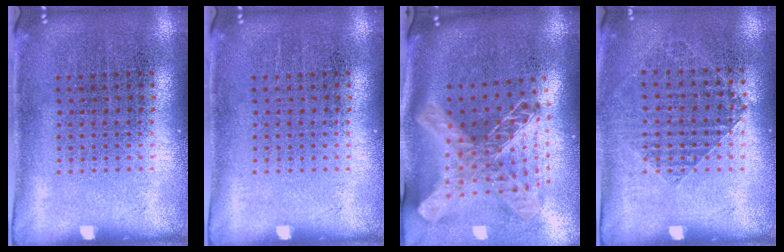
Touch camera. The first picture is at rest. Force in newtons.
{"total": 0.0}
{"total": 2.7, "press": 1.9, "slide": 1.9}
{"total": 0.9, "press": 0.9, "slide": 0.1}